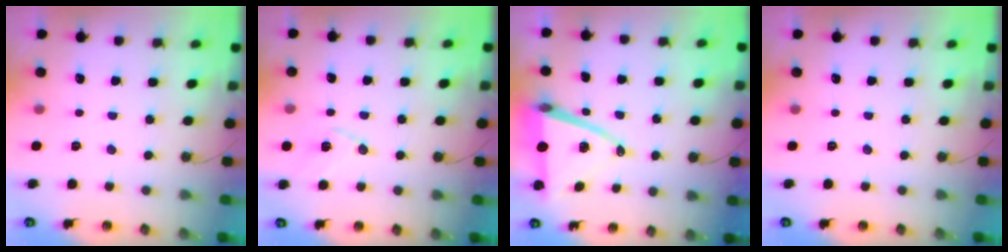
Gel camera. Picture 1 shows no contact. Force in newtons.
{"total": 9.9, "press": 9.3, "slide": 3.4}
{"total": 12.0, "press": 11.3, "slide": 4.0}
{"total": 0.0}